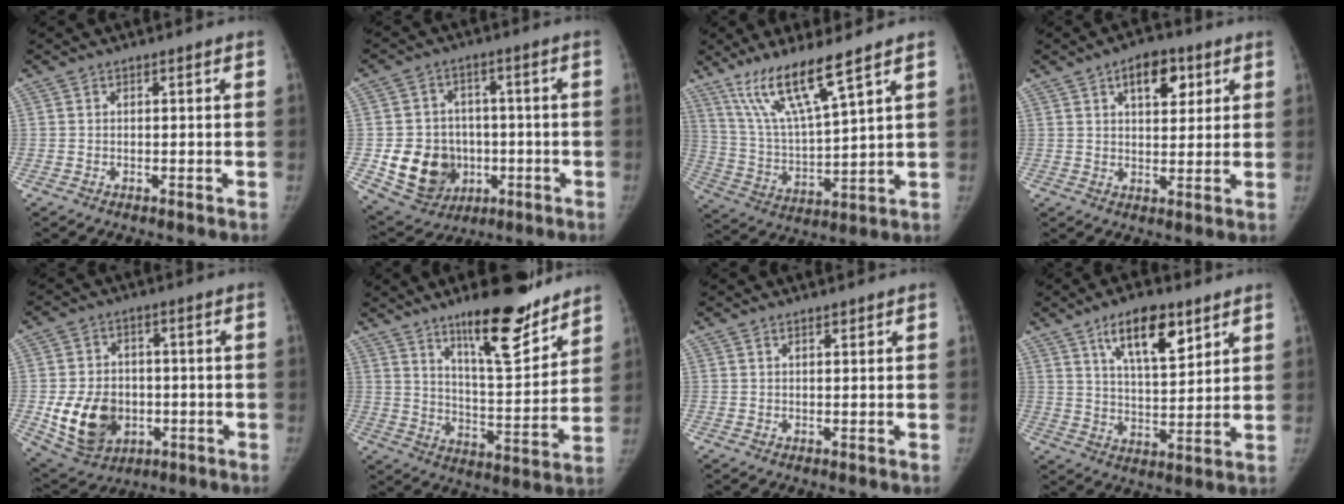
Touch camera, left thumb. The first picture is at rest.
{"total": 13.4, "force": [-2.6, 11.6, 6.2], "torque": [-0.075, 0.010, -0.025]}
{"total": 13.2, "force": [9.0, 1.3, 9.5], "torque": [-0.184, -0.048, 0.189]}
{"total": 8.3, "force": [3.9, 4.6, 5.7], "torque": [-0.051, -0.013, 0.053]}
{"total": 13.0, "force": [-2.7, 10.1, 7.7], "torque": [-0.105, 0.002, -0.029]}
{"total": 17.5, "force": [12.6, 4.7, 11.2], "torque": [-0.131, -0.088, 0.202]}
{"total": 1.0, "force": [0.8, 0.3, 0.5], "torque": [-0.008, -0.005, 0.014]}
{"total": 12.5, "force": [7.2, 5.1, 8.9], "torque": [-0.123, -0.037, 0.124]}